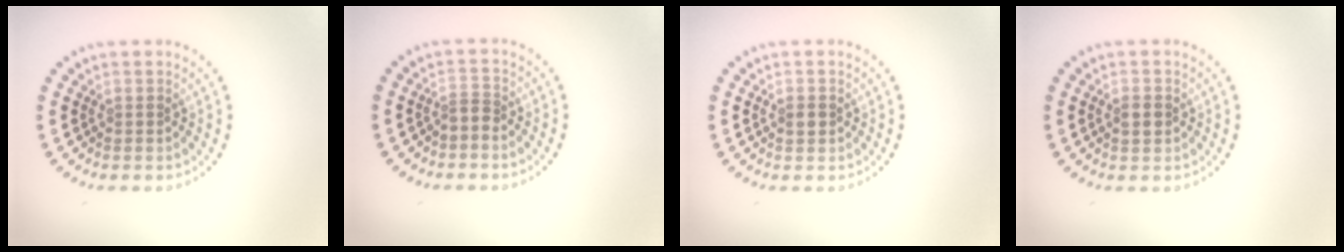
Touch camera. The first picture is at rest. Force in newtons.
{"total": 1.2, "press": 0.7, "slide": 0.9}
{"total": 1.3, "press": 1.3, "slide": 0.0}
{"total": 1.8, "press": 1.8, "slide": 0.0}